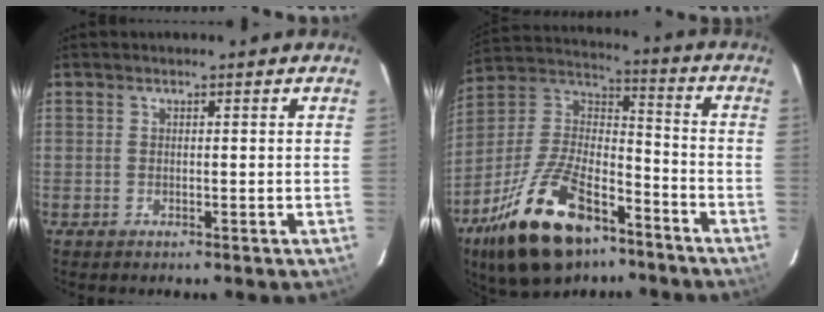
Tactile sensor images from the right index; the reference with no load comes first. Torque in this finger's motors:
{"motor_torque": [1.11, -1.03, 1.01, 0.21]}